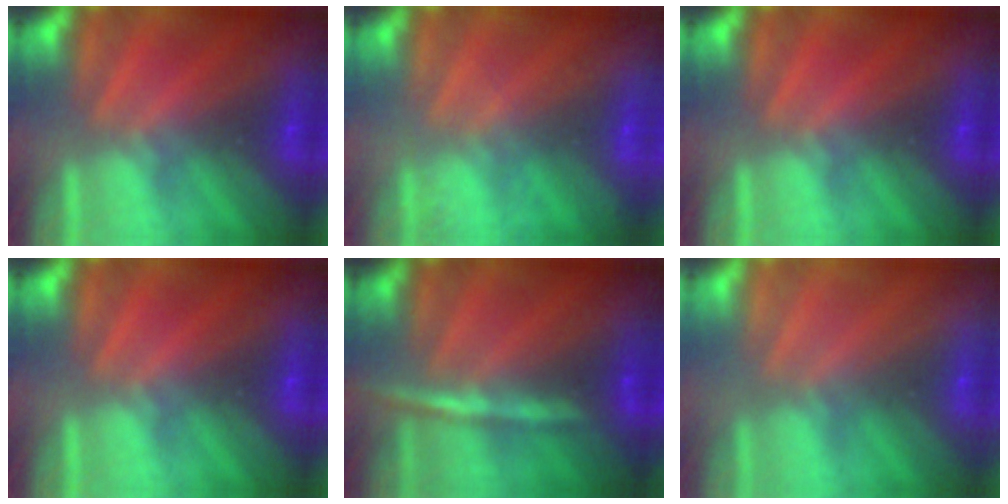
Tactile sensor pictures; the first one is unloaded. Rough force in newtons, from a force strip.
{"total": 2.1}
{"total": 0.0}
{"total": 0.0}
{"total": 6.8}
{"total": 2.9}